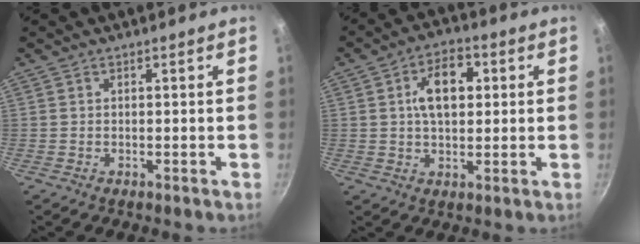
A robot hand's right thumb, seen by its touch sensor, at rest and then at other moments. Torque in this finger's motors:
{"motor_torque": [-1.04, 1.17, 1.15, -0.08, 0.07]}